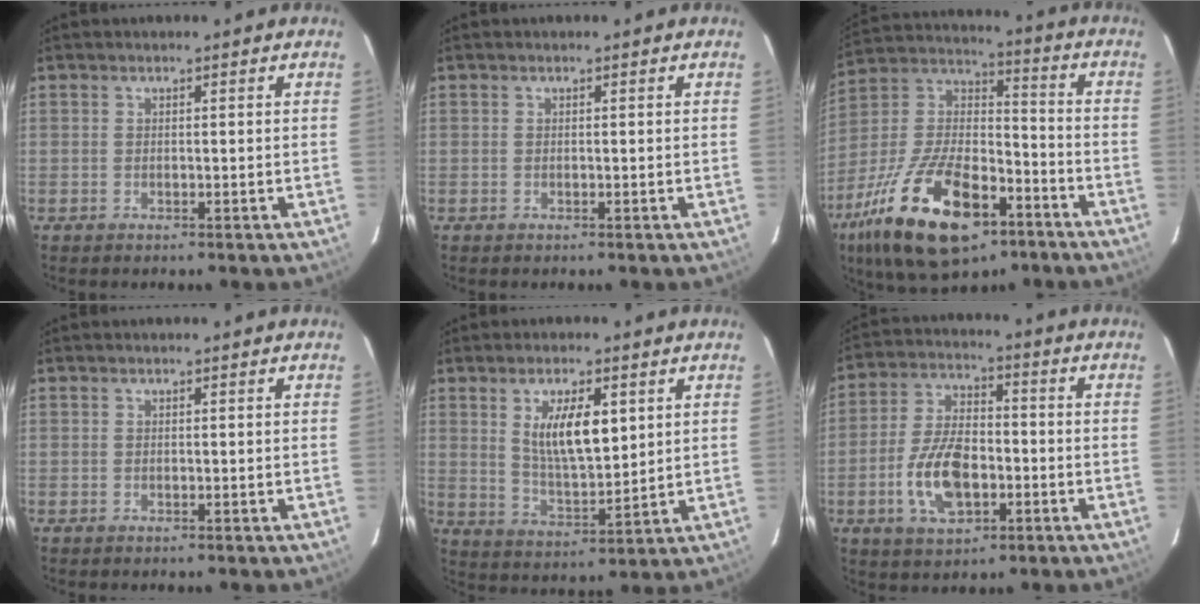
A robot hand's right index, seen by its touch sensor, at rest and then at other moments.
{"total": 0.0}
{"total": 24.1, "force": [-13.5, 10.7, 16.9], "torque": [-0.337, -0.013, -0.225]}
{"total": 0.0}
{"total": 9.3, "force": [3.5, 3.1, 8.0], "torque": [-0.143, -0.007, 0.076]}
{"total": 12.3, "force": [-3.8, 6.5, 9.7], "torque": [-0.198, 0.006, -0.062]}